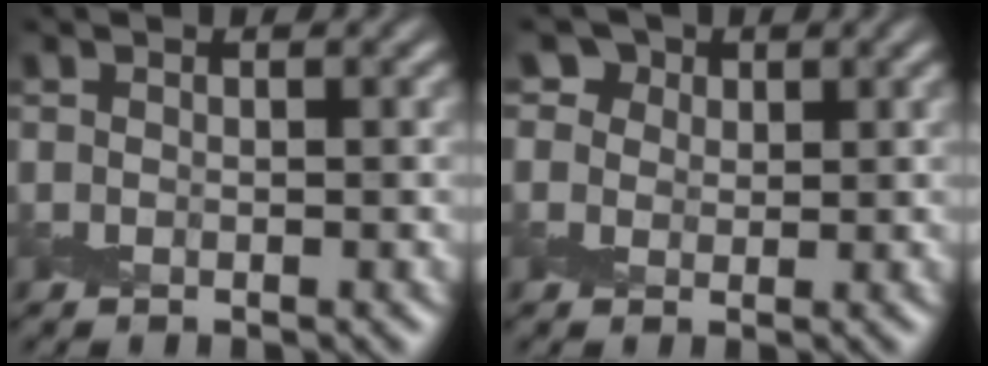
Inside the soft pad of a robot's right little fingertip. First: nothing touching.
{"total": 4.3, "force": [2.5, 3.1, 1.6], "torque": [-0.040, 0.006, 0.028]}